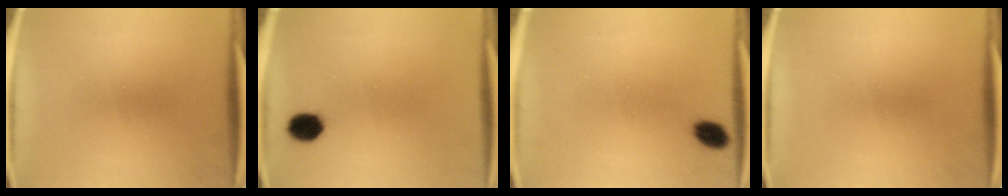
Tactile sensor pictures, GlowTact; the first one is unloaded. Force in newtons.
{"total": 4.9}
{"total": 3.3}
{"total": 0.0}